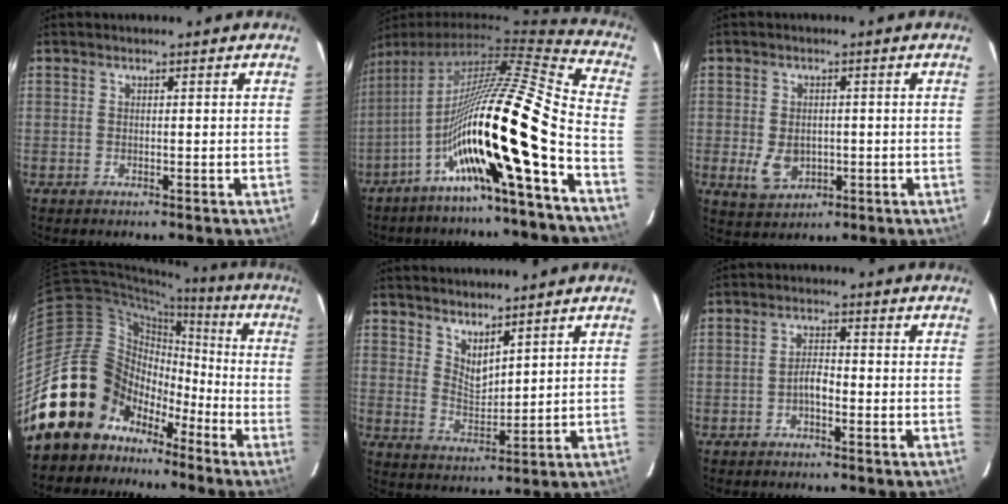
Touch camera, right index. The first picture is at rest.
{"total": 19.3, "force": [-6.7, -0.2, 18.1], "torque": [-0.281, -0.029, -0.124]}
{"total": 6.0, "force": [-1.2, 4.5, 3.7], "torque": [-0.079, -0.005, -0.009]}
{"total": 19.0, "force": [-10.9, 14.5, 5.8], "torque": [-0.140, 0.054, -0.182]}
{"total": 5.3, "force": [4.4, 1.6, 2.6], "torque": [-0.041, -0.008, 0.081]}
{"total": 2.6, "force": [-1.3, 1.0, 2.0], "torque": [-0.041, 0.008, -0.024]}